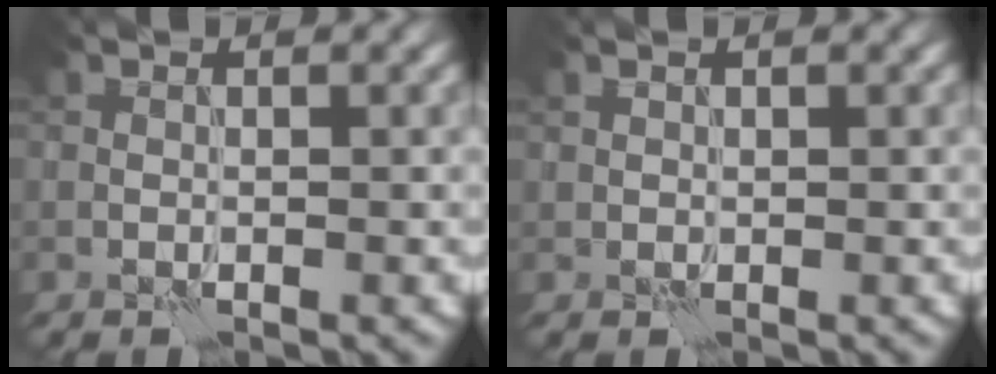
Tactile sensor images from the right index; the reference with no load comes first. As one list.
[{"total": 0.0}]